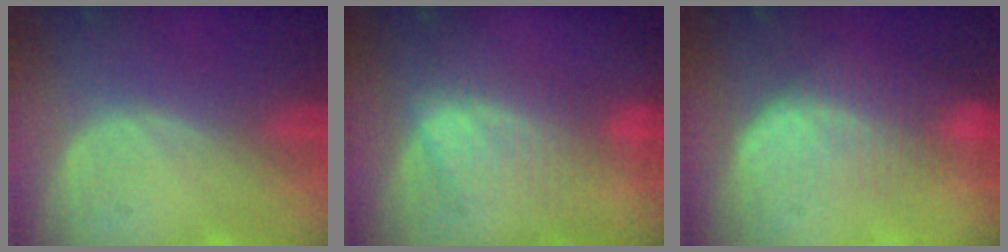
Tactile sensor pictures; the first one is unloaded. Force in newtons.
{"total": 7.4, "press": 7.3, "slide": 1.3}
{"total": 7.1, "press": 6.5, "slide": 2.8}